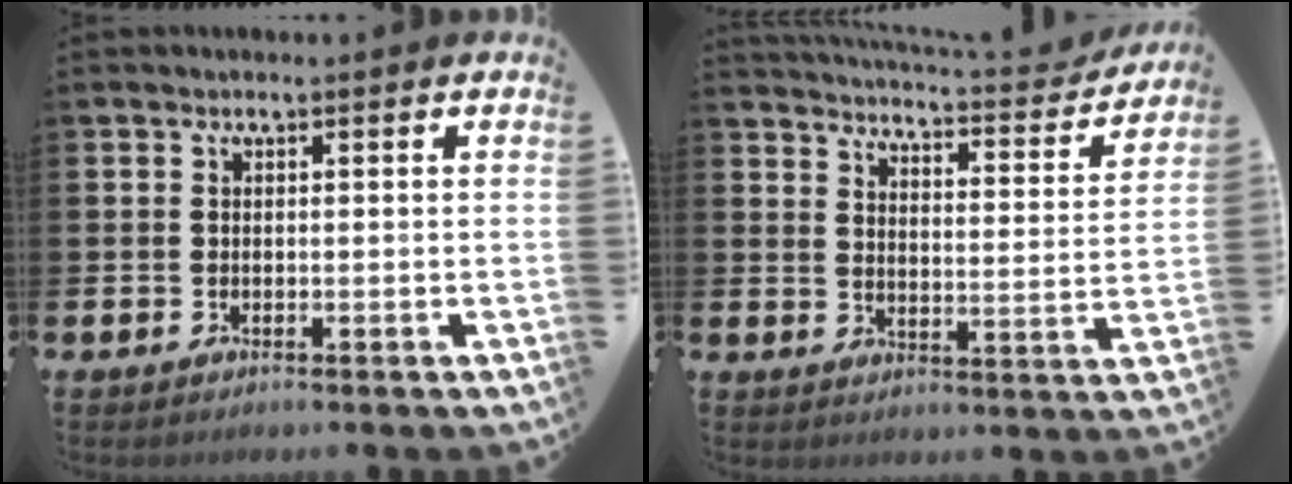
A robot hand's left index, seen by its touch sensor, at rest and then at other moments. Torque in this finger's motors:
{"motor_torque": [0.92, -1.21, 0.09, 0.04]}